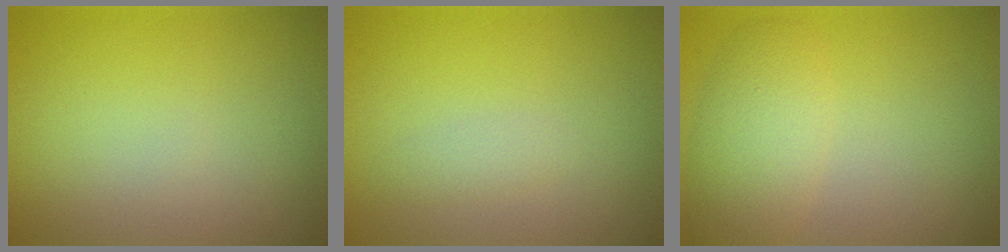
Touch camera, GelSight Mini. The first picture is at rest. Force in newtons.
{"total": 0.9, "press": 0.9, "slide": 0.0}
{"total": 3.9, "press": 3.9, "slide": 0.3}